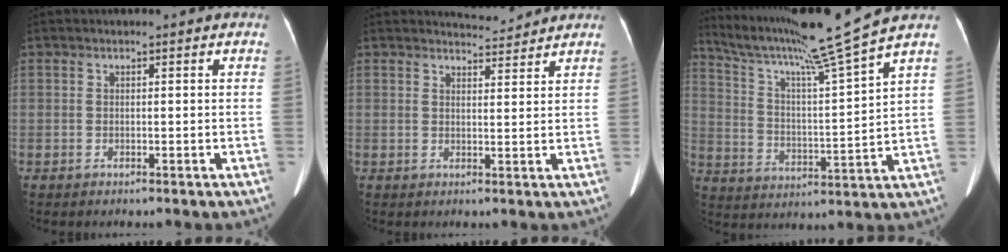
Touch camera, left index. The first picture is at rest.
{"total": 3.5, "force": [3.5, 0.0, -0.3], "torque": [-0.009, -0.002, 0.053]}
{"total": 16.0, "force": [13.4, -3.5, 8.1], "torque": [-0.143, -0.027, 0.218]}